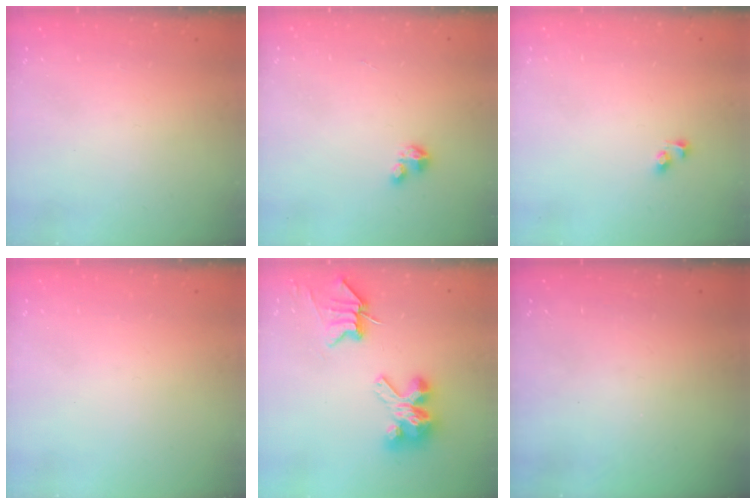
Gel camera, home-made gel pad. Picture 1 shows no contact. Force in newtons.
{"total": 1.9, "press": 1.9, "slide": 0.1}
{"total": 2.5, "press": 2.5, "slide": 0.3}
{"total": 0.0}
{"total": 9.8, "press": 9.8, "slide": 1.0}
{"total": 0.0}